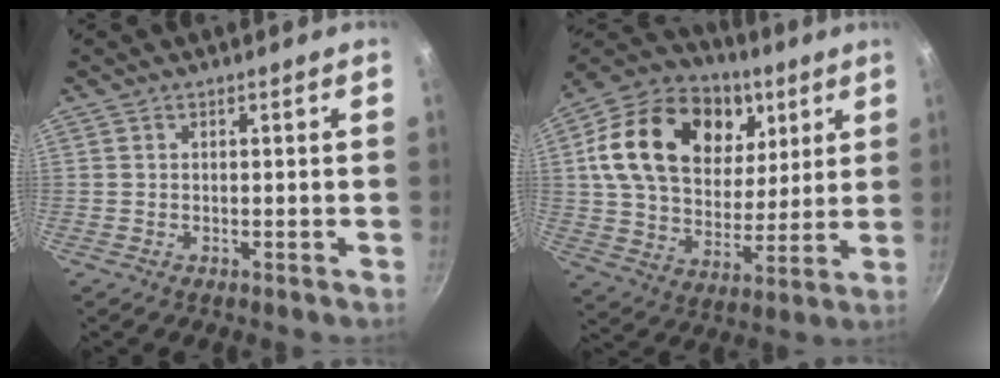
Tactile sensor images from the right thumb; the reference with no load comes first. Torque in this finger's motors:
{"motor_torque": [0.55, 3.78, 0.83, -0.41, 0.53]}